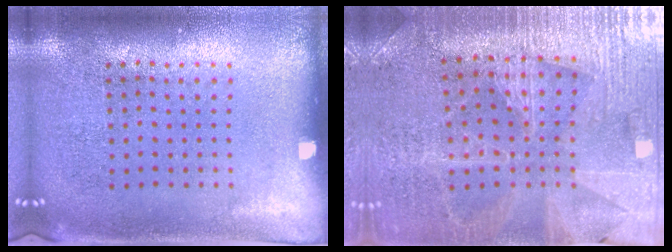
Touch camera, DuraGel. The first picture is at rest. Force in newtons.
{"total": 3.0, "press": 2.9, "slide": 0.5}